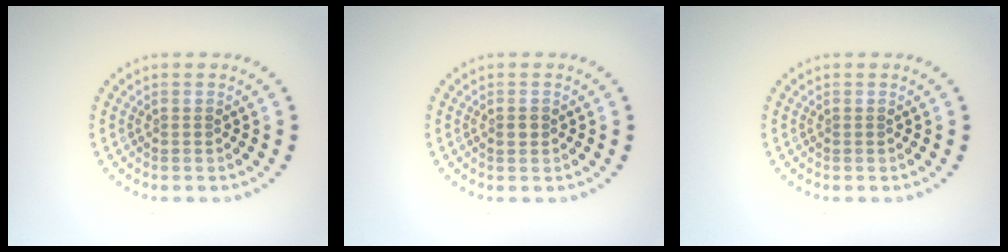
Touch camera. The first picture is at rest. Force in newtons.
{"total": 1.2, "press": 1.2, "slide": 0.1}
{"total": 0.0}